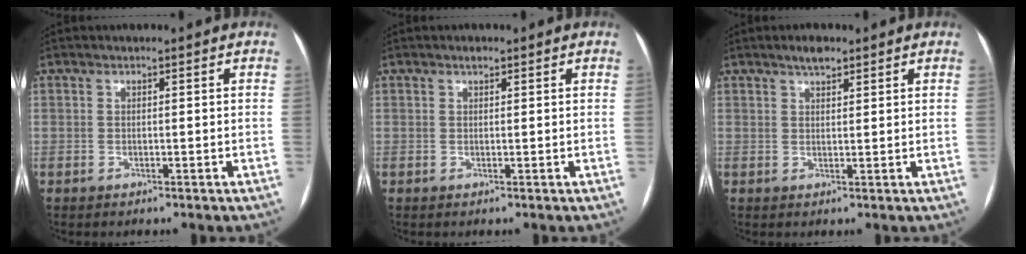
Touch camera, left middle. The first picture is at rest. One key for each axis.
{"total": 0.6, "fx": 0.5, "fy": 0.3, "fz": 0.3, "tx": -0.009, "ty": 0.001, "tz": 0.008}
{"total": 2.5, "fx": 1.9, "fy": 0.8, "fz": 1.4, "tx": -0.025, "ty": 0.006, "tz": 0.031}